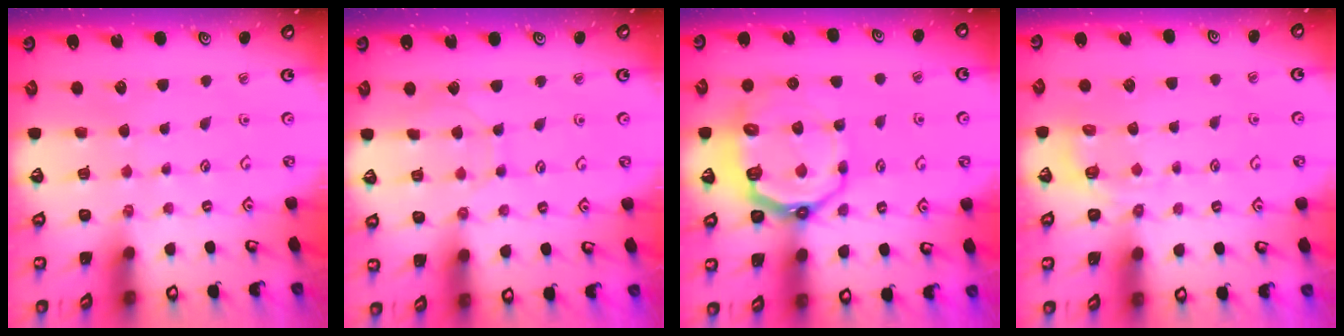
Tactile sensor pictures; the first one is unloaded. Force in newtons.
{"total": 5.6, "press": 5.5, "slide": 0.6}
{"total": 13.2, "press": 12.6, "slide": 4.2}
{"total": 2.8, "press": 2.2, "slide": 1.8}